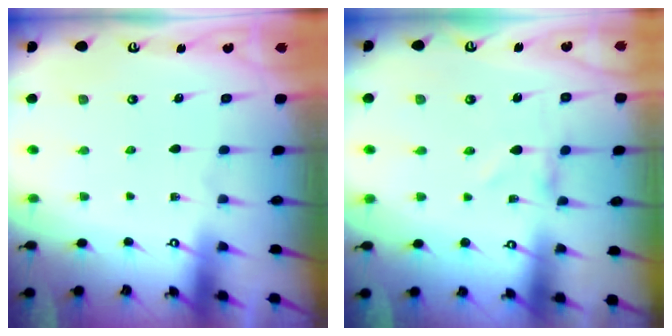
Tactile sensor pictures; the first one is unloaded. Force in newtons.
{"total": 0.0}